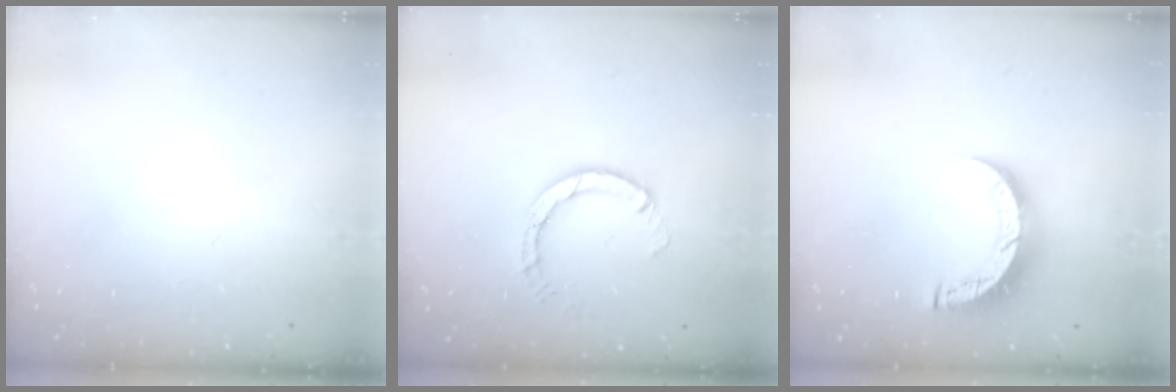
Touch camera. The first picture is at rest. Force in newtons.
{"total": 4.5, "press": 4.5, "slide": 0.3}
{"total": 10.2, "press": 10.1, "slide": 1.0}